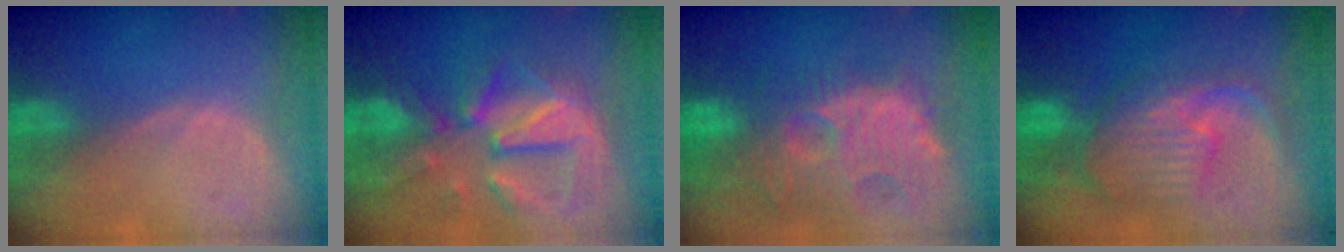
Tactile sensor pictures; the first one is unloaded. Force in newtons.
{"total": 11.9, "press": 10.4, "slide": 5.8}
{"total": 13.8, "press": 12.3, "slide": 6.2}
{"total": 10.5, "press": 9.4, "slide": 4.8}